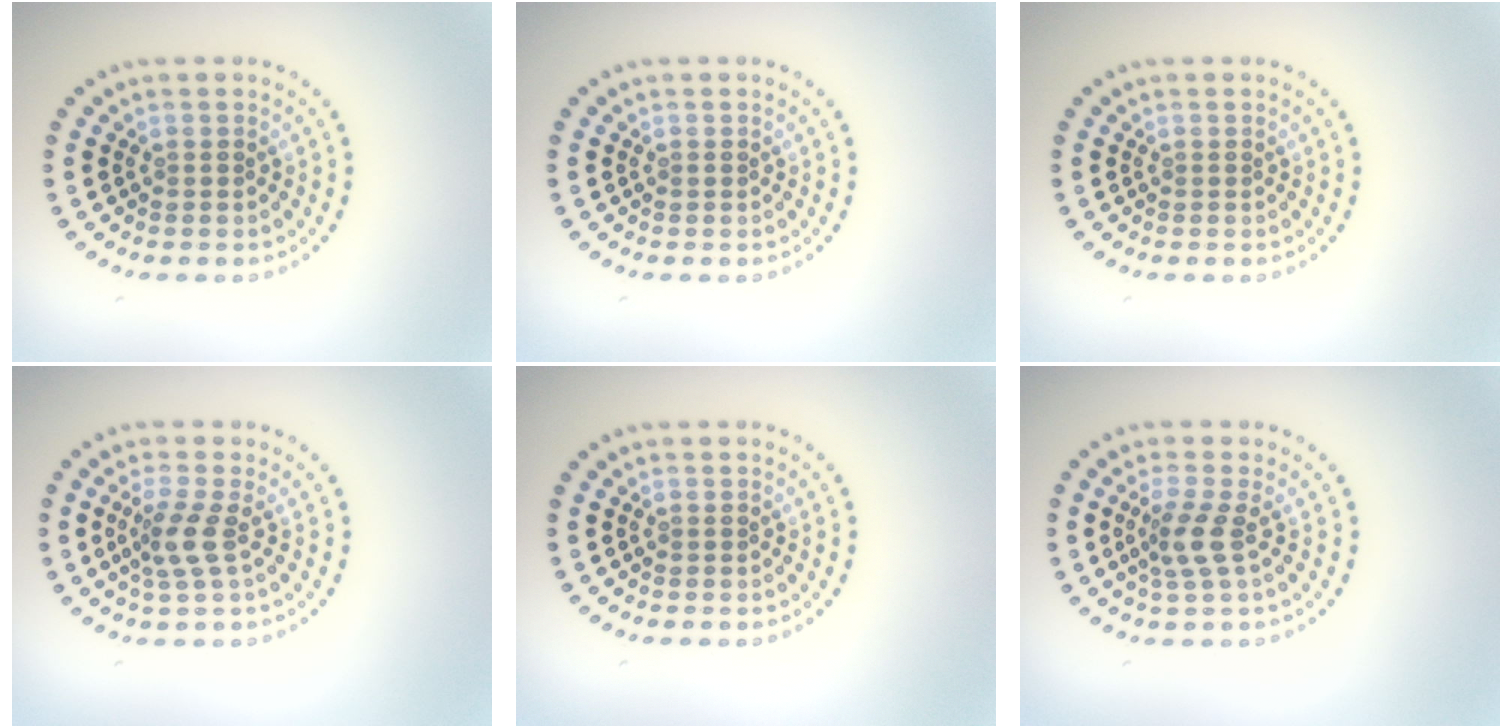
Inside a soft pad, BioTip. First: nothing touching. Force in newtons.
{"total": 0.0}
{"total": 0.0}
{"total": 2.5, "press": 1.9, "slide": 1.6}
{"total": 0.0}
{"total": 2.4, "press": 1.8, "slide": 1.6}